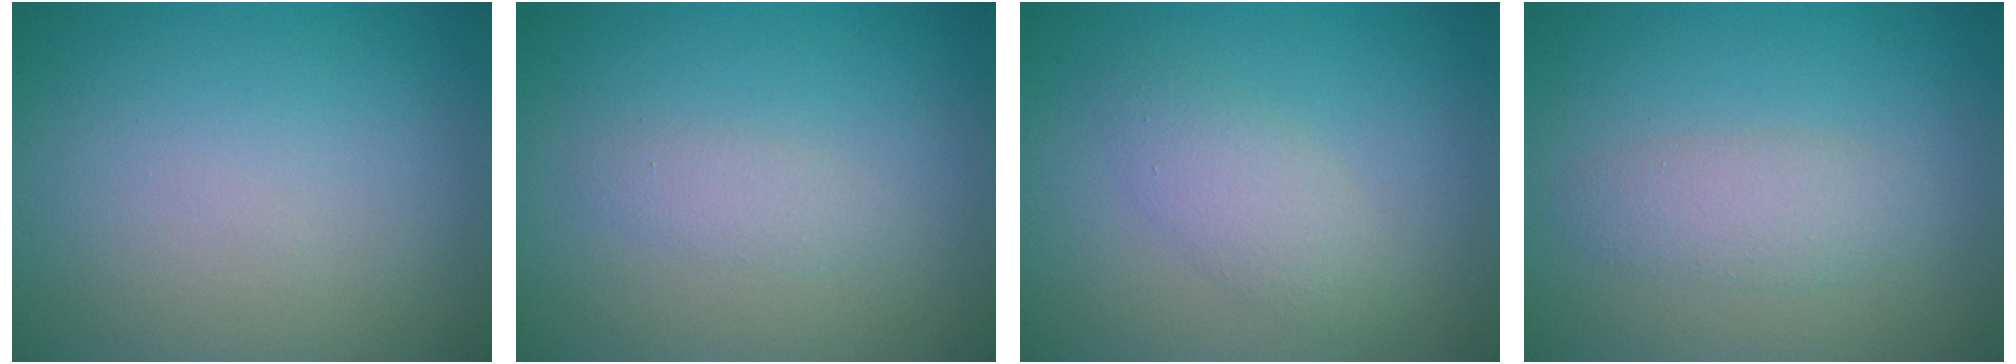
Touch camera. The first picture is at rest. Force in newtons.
{"total": 1.3, "press": 1.3, "slide": 0.0}
{"total": 2.7, "press": 2.7, "slide": 0.2}
{"total": 2.3, "press": 2.3, "slide": 0.1}